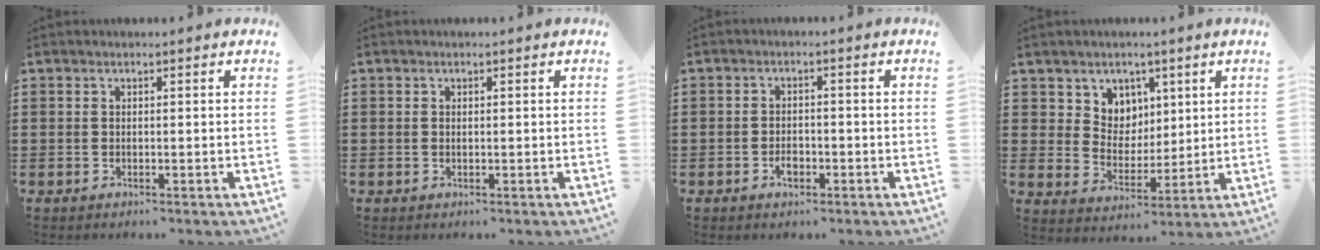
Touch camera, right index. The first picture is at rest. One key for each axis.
{"total": 0.0}
{"total": 2.2, "fx": -1.0, "fy": 1.3, "fz": 1.5, "tx": -0.030, "ty": 0.002, "tz": -0.019}
{"total": 5.7, "fx": 3.4, "fy": 4.6, "fz": -0.1, "tx": -0.033, "ty": -0.002, "tz": 0.065}